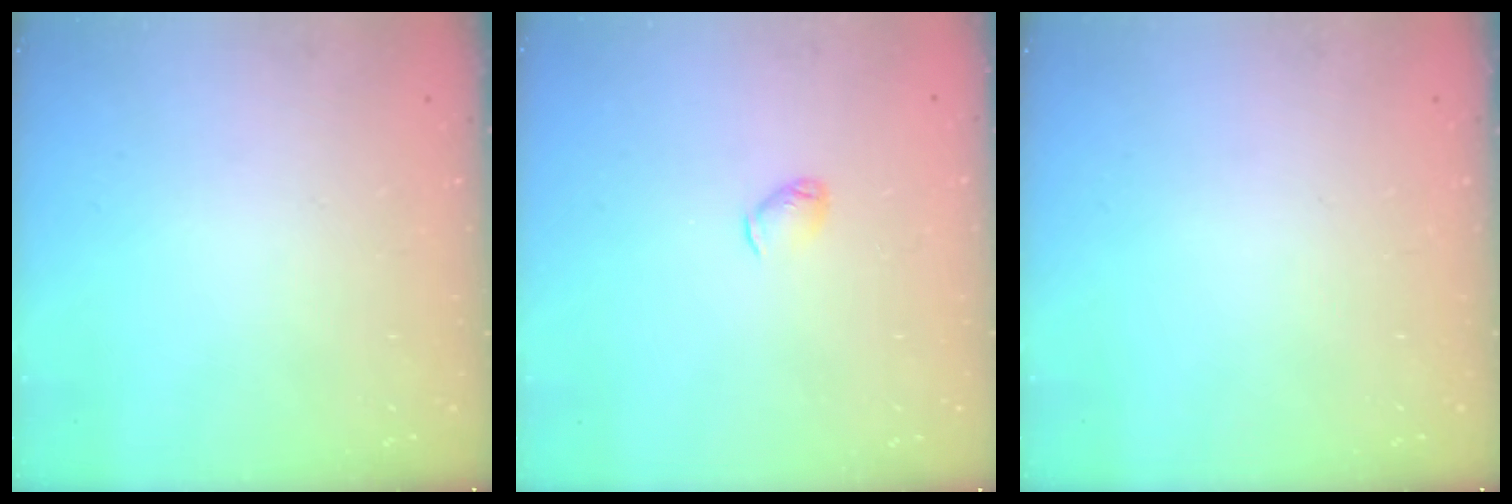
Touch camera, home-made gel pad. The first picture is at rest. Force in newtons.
{"total": 2.9, "press": 2.9, "slide": 0.5}
{"total": 0.0}